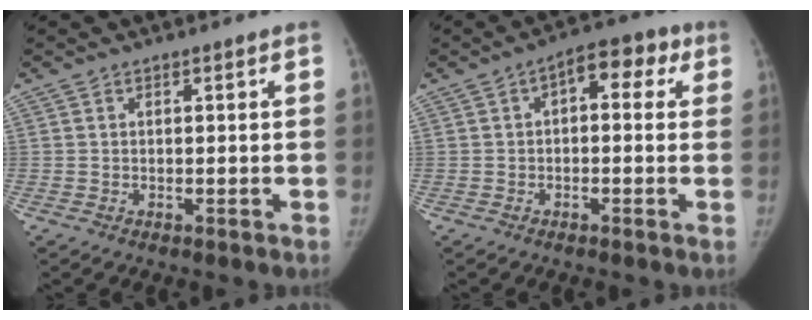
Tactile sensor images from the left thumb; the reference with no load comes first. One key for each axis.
{"total": 7.7, "fx": 2.0, "fy": 4.3, "fz": 6.0, "tx": -0.047, "ty": 0.025, "tz": 0.015}